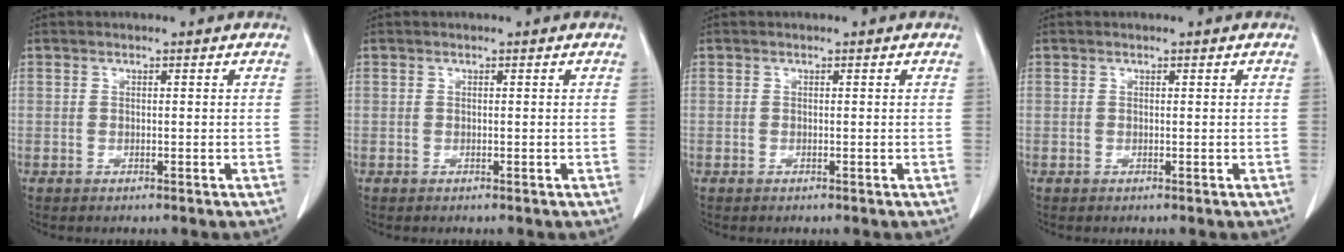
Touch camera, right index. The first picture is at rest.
{"total": 0.0}
{"total": 0.0}
{"total": 0.0}